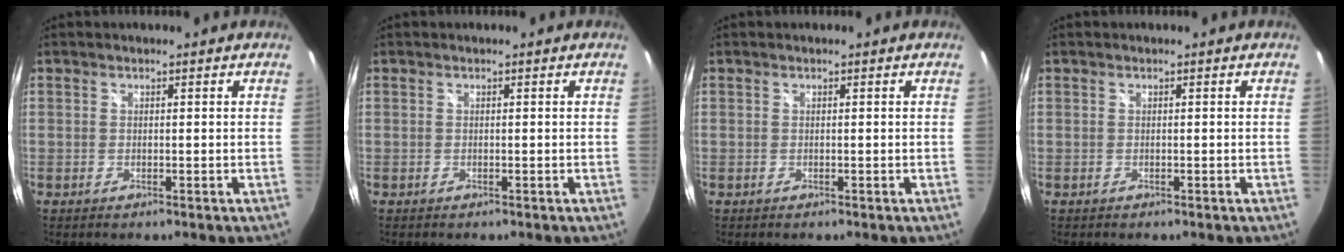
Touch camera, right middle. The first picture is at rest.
{"total": 0.0}
{"total": 0.0}
{"total": 0.0}